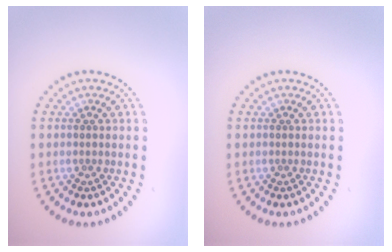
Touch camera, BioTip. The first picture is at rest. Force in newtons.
{"total": 0.0}